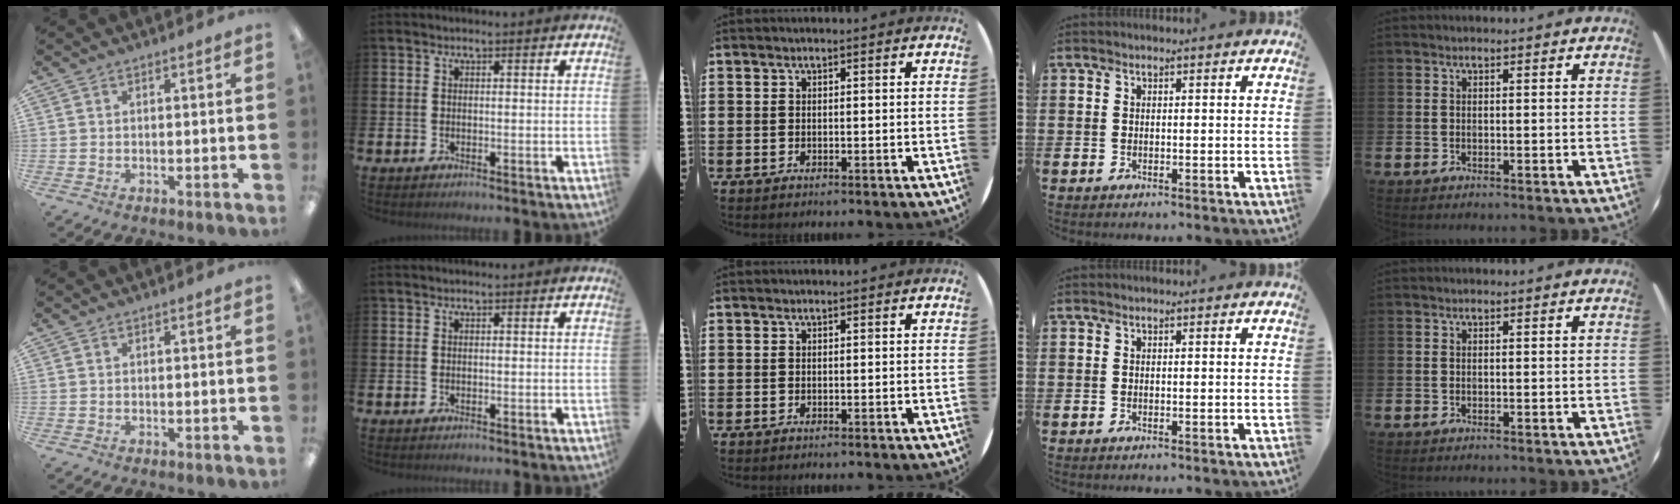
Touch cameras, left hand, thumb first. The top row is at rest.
{}